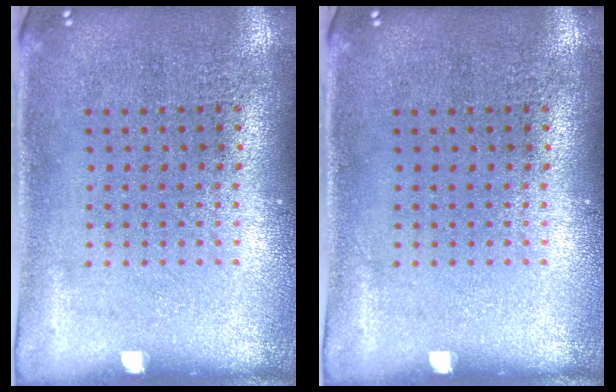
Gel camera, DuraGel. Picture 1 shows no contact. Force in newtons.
{"total": 0.0}